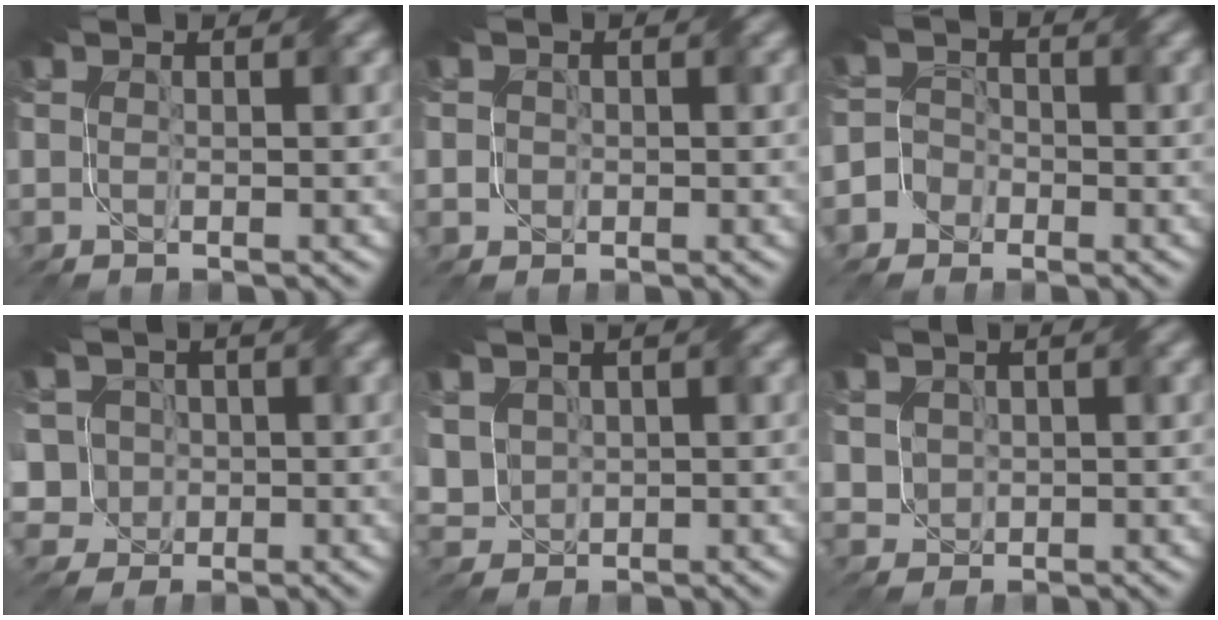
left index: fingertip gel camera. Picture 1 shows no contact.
{"total": 1.3, "force": [0.0, 1.2, 0.5], "torque": [0.007, 0.011, -0.012]}
{"total": 3.8, "force": [-2.4, 2.9, -0.2], "torque": [0.020, 0.007, -0.056]}
{"total": 6.7, "force": [0.6, 5.9, 3.1], "torque": [-0.071, 0.030, -0.031]}
{"total": 3.7, "force": [0.6, 3.2, 1.8], "torque": [-0.069, 0.011, 0.018]}
{"total": 2.4, "force": [0.6, 2.2, 0.7], "torque": [-0.027, 0.005, 0.022]}